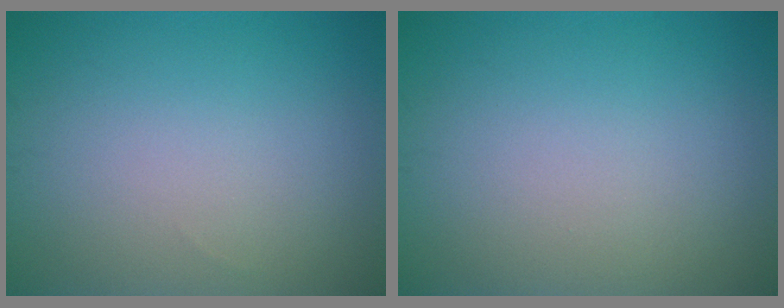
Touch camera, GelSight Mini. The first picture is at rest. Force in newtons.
{"total": 0.0}